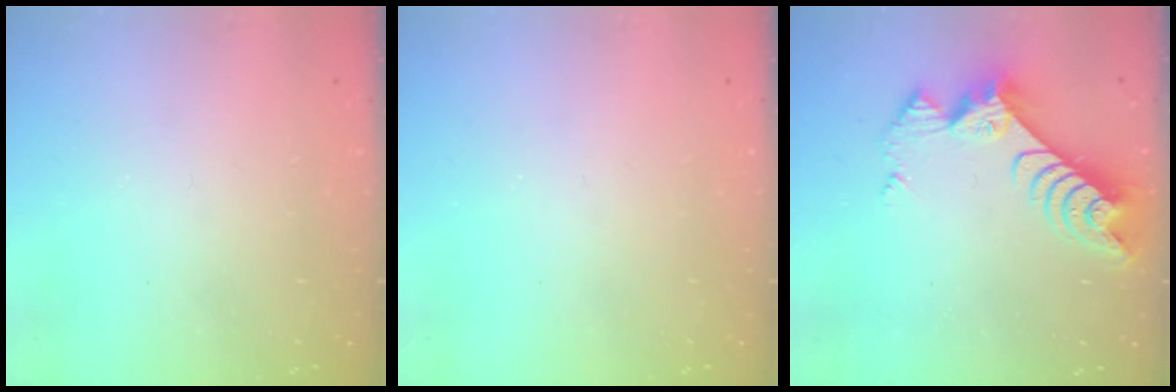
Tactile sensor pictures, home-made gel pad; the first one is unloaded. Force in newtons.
{"total": 0.0}
{"total": 9.1, "press": 9.1, "slide": 0.8}